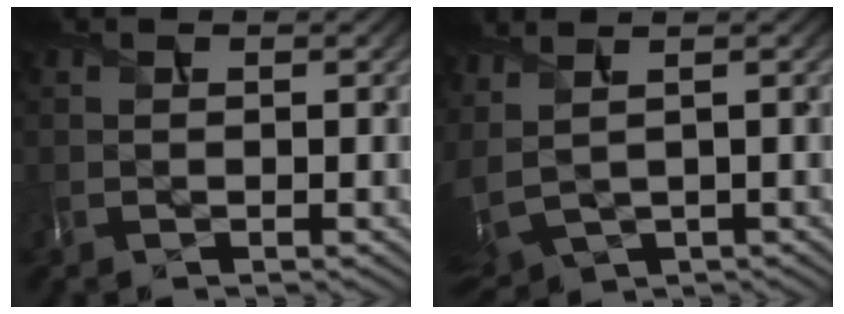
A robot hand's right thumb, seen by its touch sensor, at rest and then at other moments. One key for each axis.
{"total": 5.7, "fx": 2.5, "fy": 3.0, "fz": 4.2, "tx": -0.142, "ty": 0.011, "tz": 0.066}